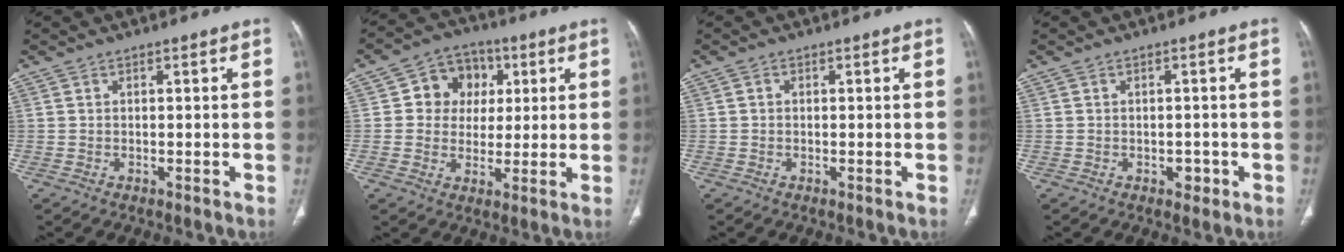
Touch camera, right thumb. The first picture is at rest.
{"total": 9.7, "force": [2.2, 8.5, 4.0], "torque": [-0.011, 0.003, 0.029]}
{"total": 0.6, "force": [0.0, 0.5, 0.3], "torque": [-0.002, 0.002, -0.001]}
{"total": 2.0, "force": [-0.7, 1.5, 1.1], "torque": [-0.006, 0.003, -0.006]}